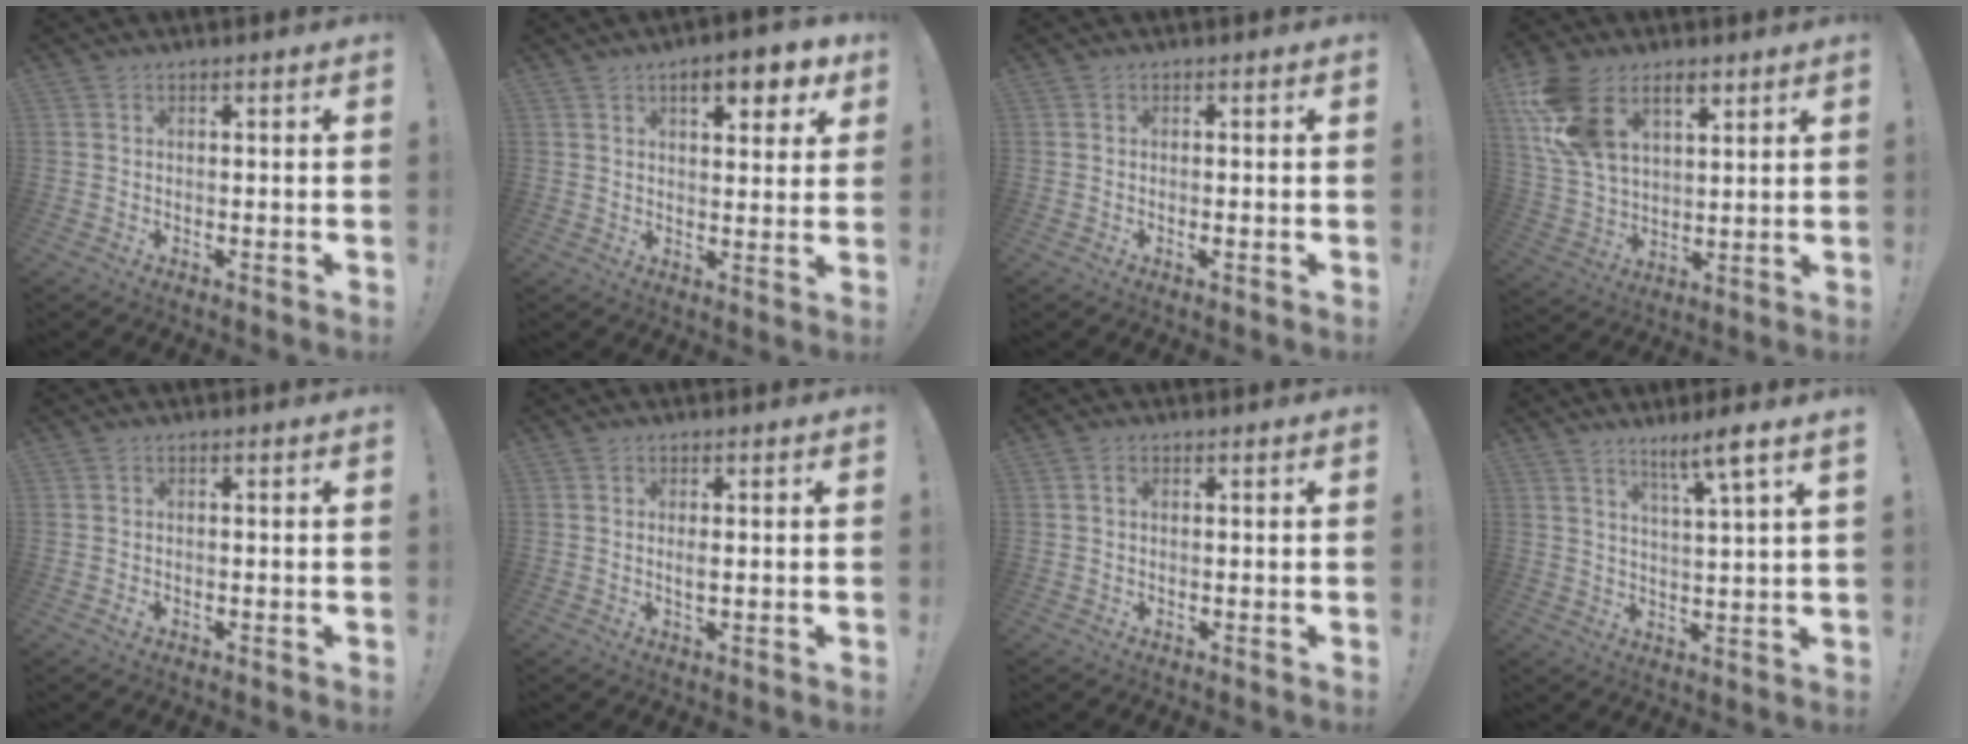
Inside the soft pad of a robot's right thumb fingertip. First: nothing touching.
{"total": 8.7, "force": [4.8, 2.9, 6.7], "torque": [-0.080, -0.020, 0.075]}
{"total": 0.7, "force": [-0.3, 0.0, 0.6], "torque": [-0.016, 0.000, -0.003]}
{"total": 16.2, "force": [8.1, 10.3, 9.5], "torque": [-0.189, -0.031, 0.153]}
{"total": 0.9, "force": [-0.5, 0.5, 0.5], "torque": [-0.006, 0.001, -0.009]}
{"total": 1.8, "force": [0.0, 0.4, 1.8], "torque": [-0.029, -0.002, -0.002]}
{"total": 0.9, "force": [0.2, 0.5, 0.7], "torque": [-0.009, 0.002, 0.001]}
{"total": 6.9, "force": [4.6, -1.1, 5.1], "torque": [-0.077, -0.029, 0.068]}